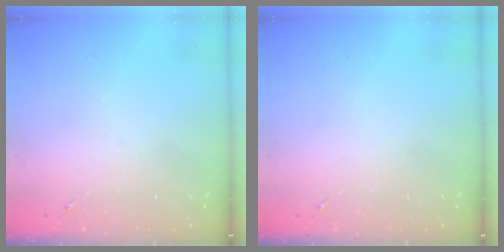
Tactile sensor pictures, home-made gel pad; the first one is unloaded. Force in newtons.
{"total": 0.0}